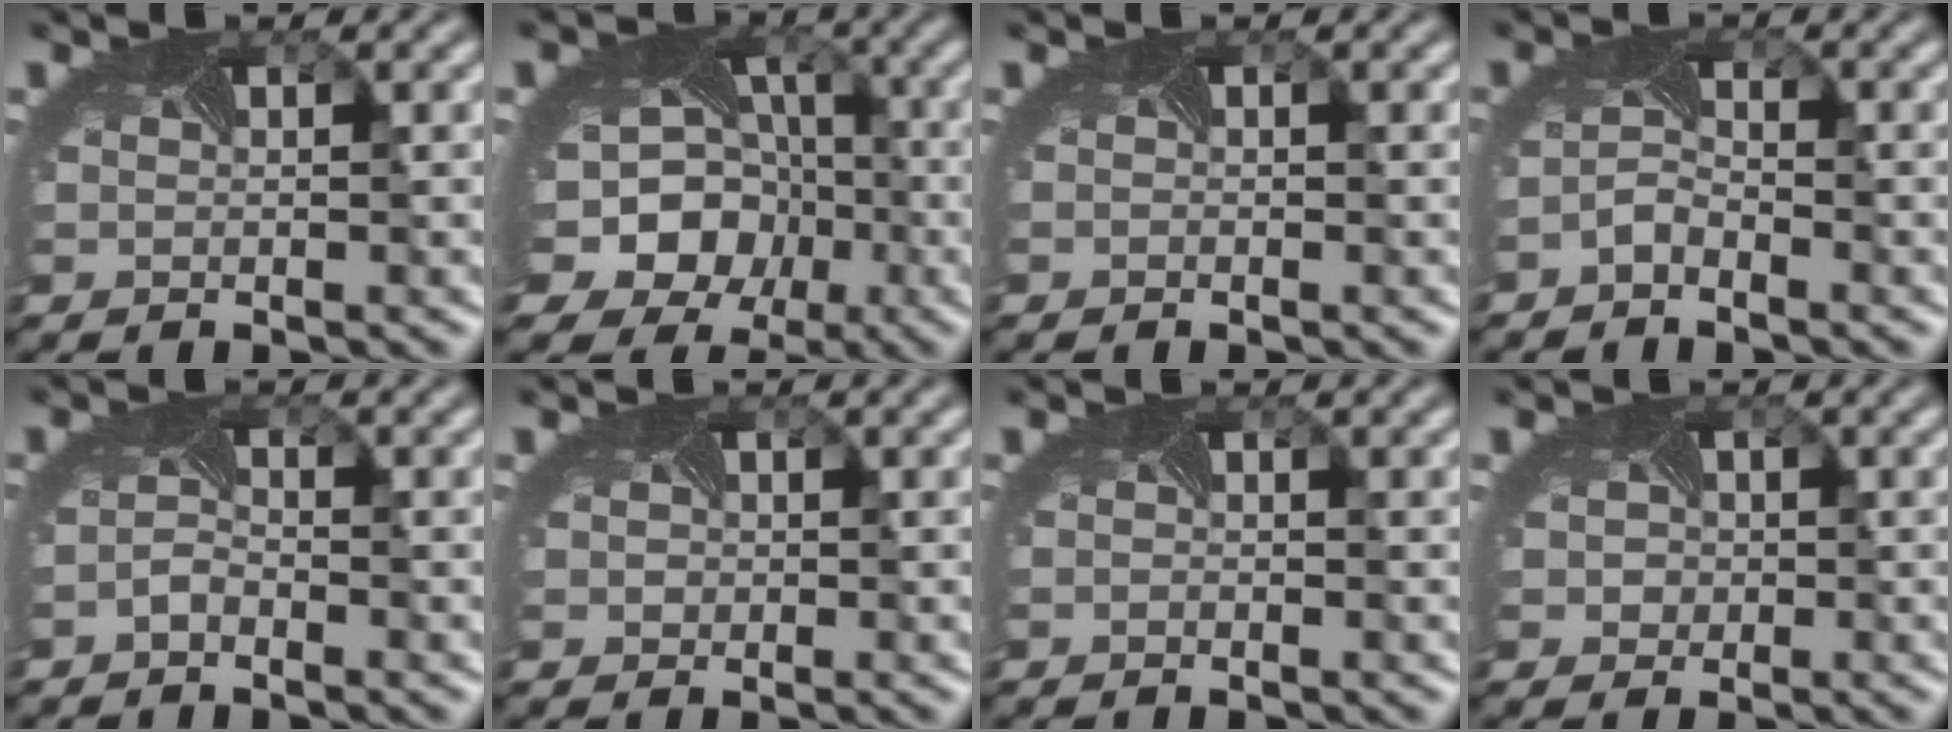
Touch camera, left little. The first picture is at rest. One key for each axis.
{"total": 14.2, "fx": -4.1, "fy": 12.2, "fz": 6.1, "tx": -0.131, "ty": -0.022, "tz": -0.078}
{"total": 0.0}
{"total": 1.4, "fx": -1.3, "fy": 0.4, "fz": 0.4, "tx": -0.017, "ty": 0.004, "tz": -0.028}
{"total": 1.1, "fx": -1.0, "fy": 0.3, "fz": 0.3, "tx": -0.016, "ty": 0.002, "tz": -0.021}
{"total": 1.4, "fx": 0.2, "fy": 1.3, "fz": 0.5, "tx": 0.001, "ty": 0.001, "tz": -0.001}
{"total": 0.0}
{"total": 2.6, "fx": 0.2, "fy": 2.4, "fz": 1.1, "tx": -0.006, "ty": 0.009, "tz": -0.007}